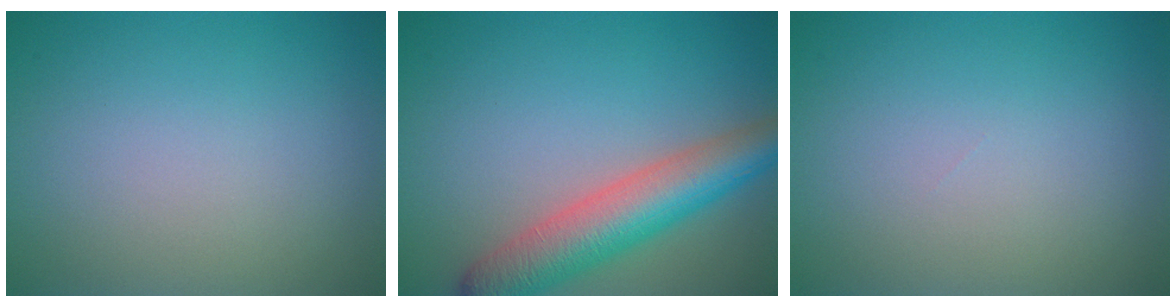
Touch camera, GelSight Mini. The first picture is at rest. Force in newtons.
{"total": 6.9, "press": 6.9, "slide": 0.2}
{"total": 0.0}